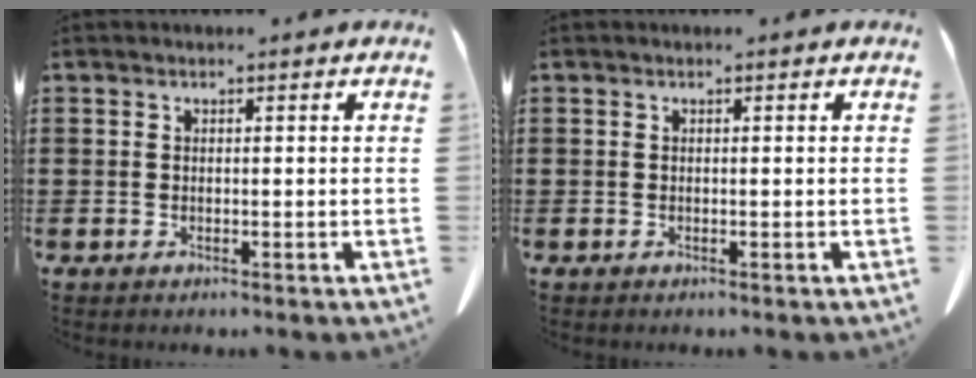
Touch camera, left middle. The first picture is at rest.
{"total": 0.0}